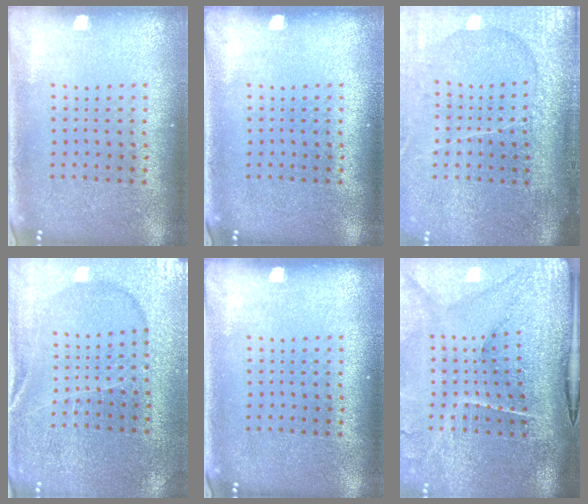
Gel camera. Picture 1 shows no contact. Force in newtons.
{"total": 0.0}
{"total": 4.3, "press": 3.5, "slide": 2.4}
{"total": 1.8, "press": 1.8, "slide": 0.2}
{"total": 0.0}
{"total": 4.7, "press": 3.6, "slide": 3.0}